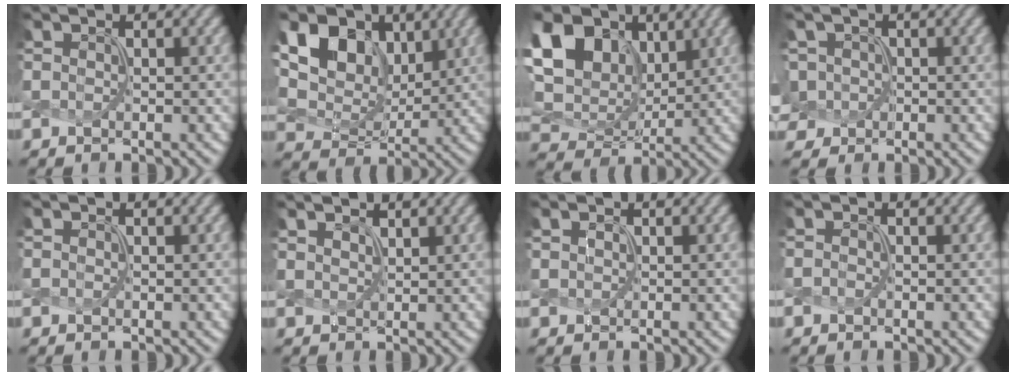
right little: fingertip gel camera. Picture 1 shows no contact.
{"total": 10.2, "force": [4.3, 7.3, 5.7], "torque": [-0.136, 0.024, 0.070]}
{"total": 12.8, "force": [5.2, 8.9, 7.7], "torque": [-0.183, 0.037, 0.084]}
{"total": 2.0, "force": [-0.2, 2.0, 0.4], "torque": [-0.018, 0.005, -0.001]}
{"total": 0.0}
{"total": 1.5, "force": [1.4, 0.4, 0.5], "torque": [-0.003, 0.006, 0.018]}
{"total": 0.0}
{"total": 0.5, "force": [-0.5, 0.0, 0.2], "torque": [-0.005, 0.001, -0.008]}